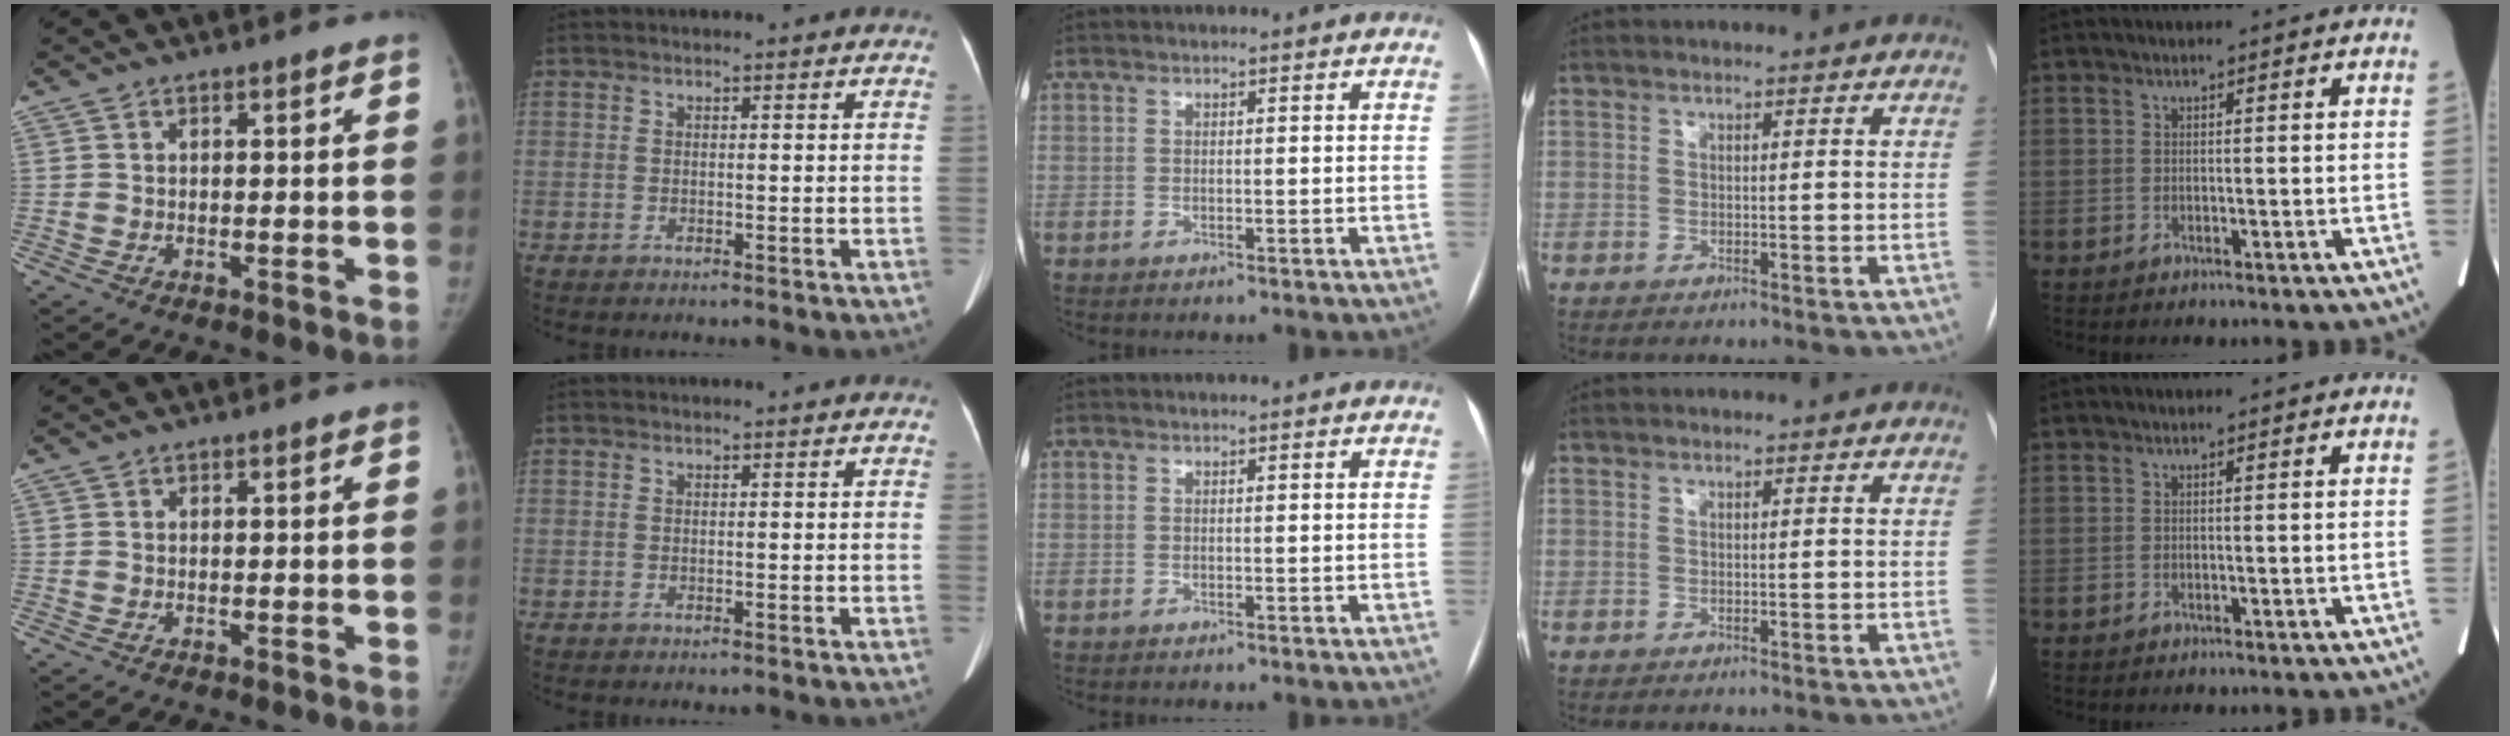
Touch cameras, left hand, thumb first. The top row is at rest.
{}